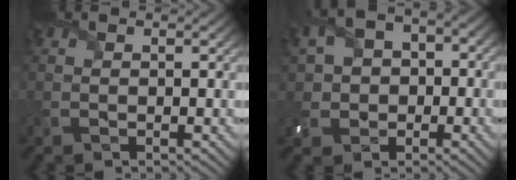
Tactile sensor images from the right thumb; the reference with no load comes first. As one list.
[{"total": 6.5, "force": [-0.2, 5.5, 3.5], "torque": [-0.084, 0.005, -0.011]}]